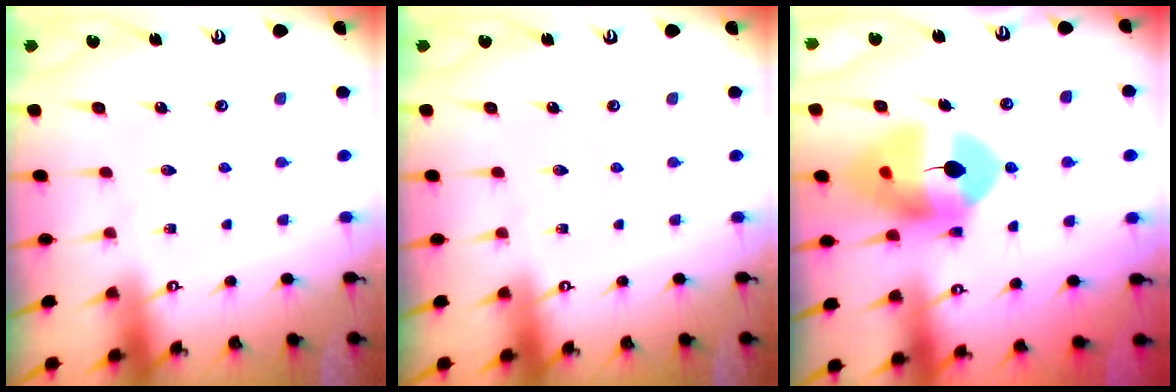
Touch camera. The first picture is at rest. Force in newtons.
{"total": 0.0}
{"total": 14.4, "press": 14.3, "slide": 2.2}